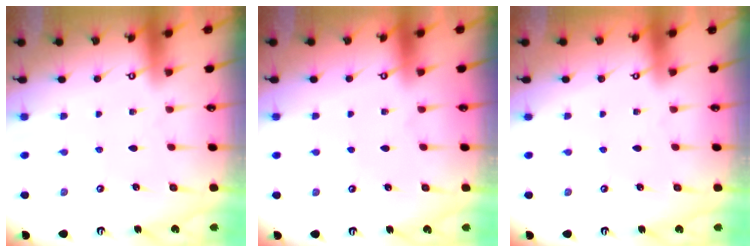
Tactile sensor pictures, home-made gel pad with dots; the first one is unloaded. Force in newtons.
{"total": 0.0}
{"total": 0.0}